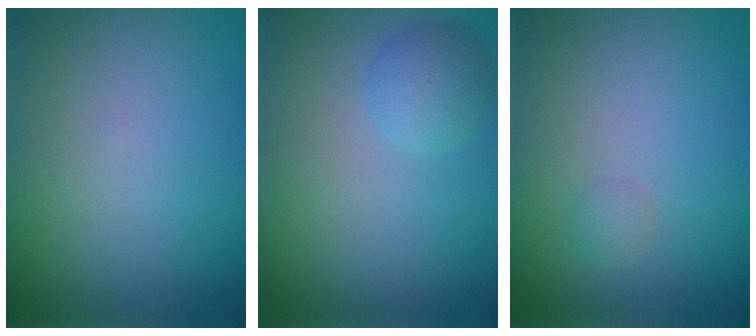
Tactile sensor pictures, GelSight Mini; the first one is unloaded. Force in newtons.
{"total": 2.5, "press": 2.5, "slide": 0.1}
{"total": 0.7, "press": 0.7, "slide": 0.0}